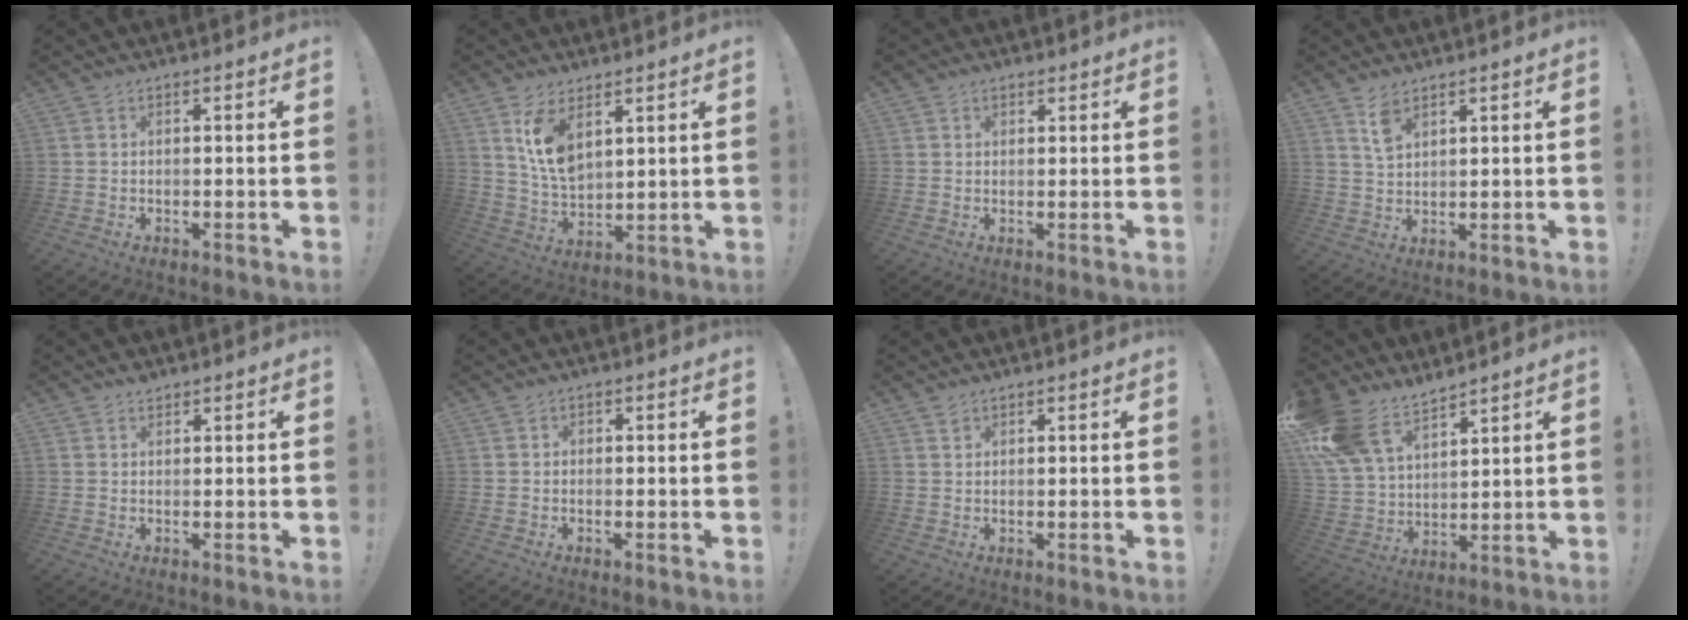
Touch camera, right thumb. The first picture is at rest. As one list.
[{"total": 10.1, "force": [5.8, 5.4, 6.3], "torque": [-0.114, -0.029, 0.109]}, {"total": 2.2, "force": [1.4, 1.6, 0.5], "torque": [0.003, -0.006, 0.024]}, {"total": 5.0, "force": [3.1, 2.3, 3.0], "torque": [-0.046, -0.016, 0.056]}, {"total": 1.3, "force": [1.1, 0.7, 0.2], "torque": [0.006, -0.010, 0.019]}, {"total": 0.8, "force": [-0.3, 0.7, 0.2], "torque": [-0.005, 0.004, -0.005]}, {"total": 1.2, "force": [0.9, 0.7, 0.3], "torque": [0.007, -0.006, 0.016]}, {"total": 15.4, "force": [11.1, 8.4, 6.5], "torque": [-0.129, -0.064, 0.218]}]